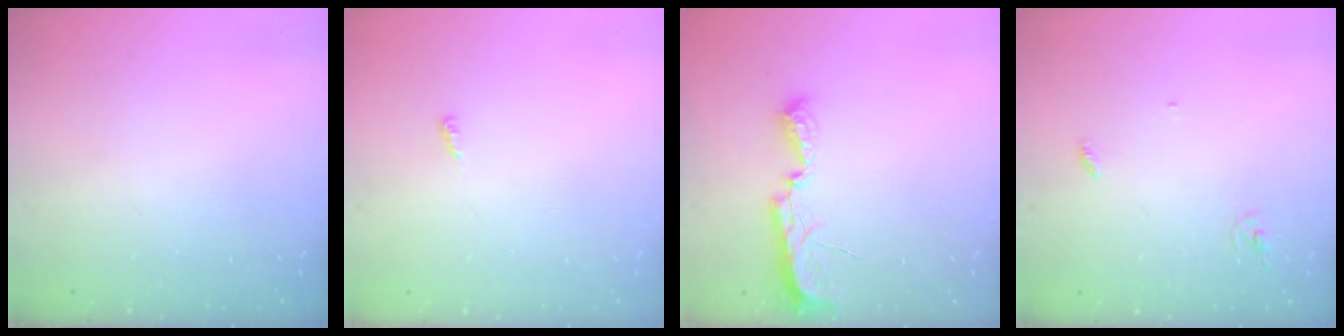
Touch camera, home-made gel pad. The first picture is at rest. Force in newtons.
{"total": 3.4, "press": 3.3, "slide": 0.7}
{"total": 9.8, "press": 8.8, "slide": 4.4}
{"total": 3.0, "press": 2.9, "slide": 0.2}